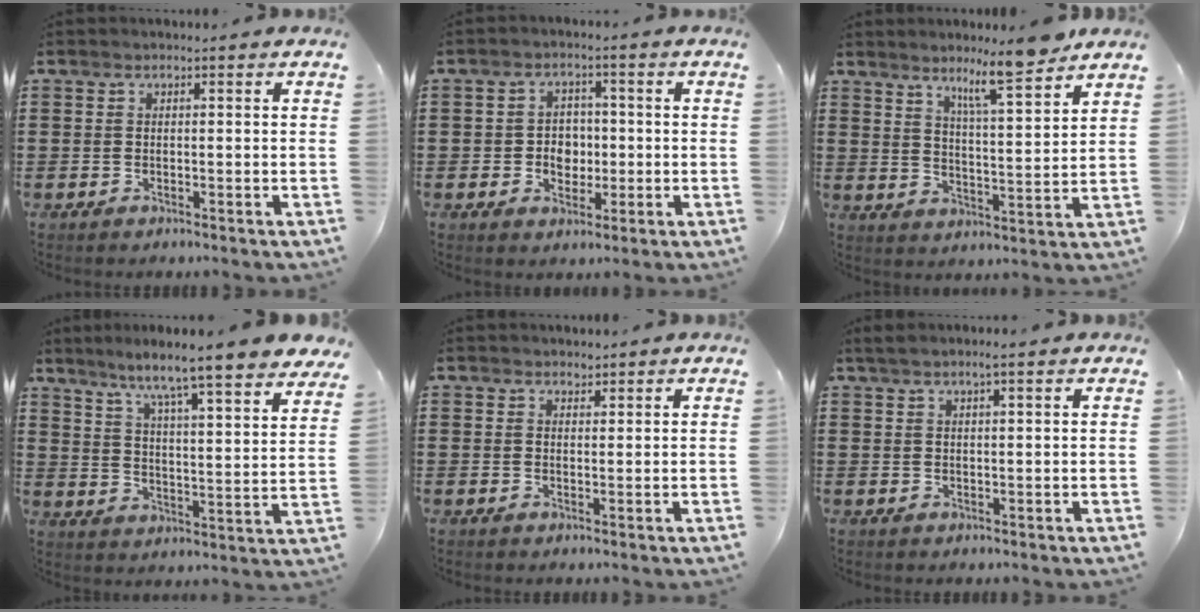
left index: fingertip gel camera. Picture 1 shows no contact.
{"total": 4.0, "force": [-0.5, 3.4, 2.0], "torque": [-0.040, 0.005, -0.014]}
{"total": 9.0, "force": [7.3, 0.4, 5.2], "torque": [-0.089, -0.041, 0.121]}
{"total": 7.0, "force": [6.2, -1.3, 2.9], "torque": [-0.075, -0.058, 0.094]}
{"total": 1.2, "force": [1.2, 0.4, 0.0], "torque": [-0.003, 0.003, 0.024]}
{"total": 2.3, "force": [1.5, -0.2, 1.8], "torque": [-0.037, 0.001, 0.027]}